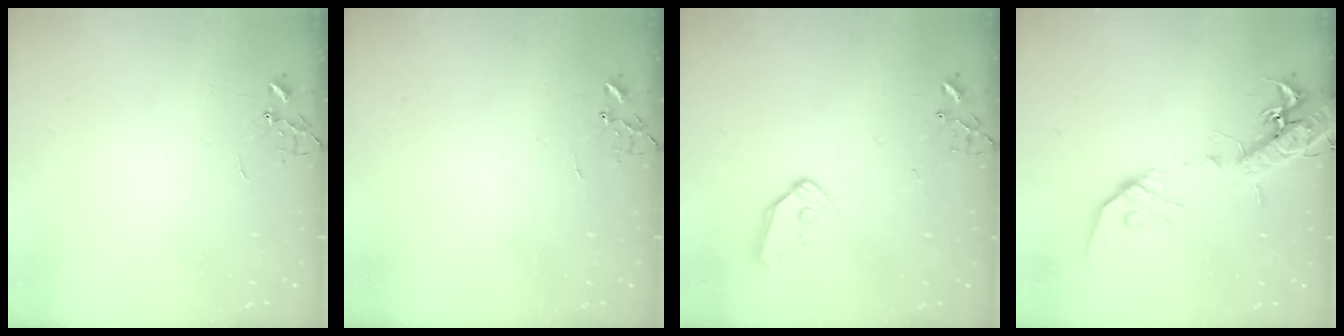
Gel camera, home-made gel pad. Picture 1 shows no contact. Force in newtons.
{"total": 0.0}
{"total": 10.0, "press": 9.9, "slide": 1.1}
{"total": 18.3, "press": 17.9, "slide": 3.7}